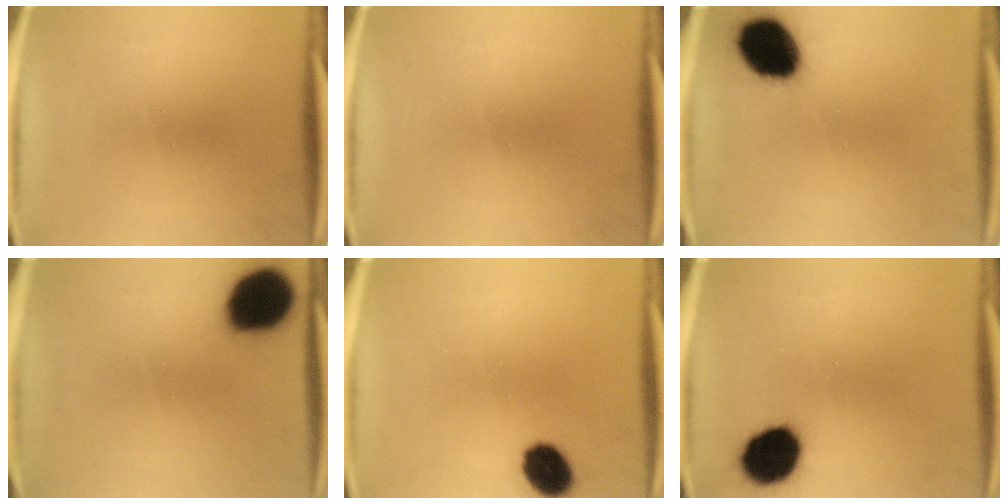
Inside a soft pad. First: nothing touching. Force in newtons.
{"total": 0.0}
{"total": 16.0}
{"total": 18.0}
{"total": 8.4}
{"total": 13.4}